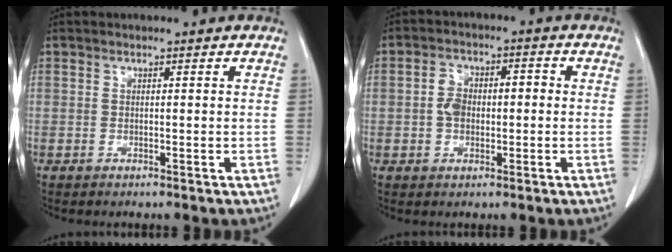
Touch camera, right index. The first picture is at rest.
{"total": 5.3, "force": [-0.5, 3.4, 4.0], "torque": [-0.084, 0.031, -0.012]}